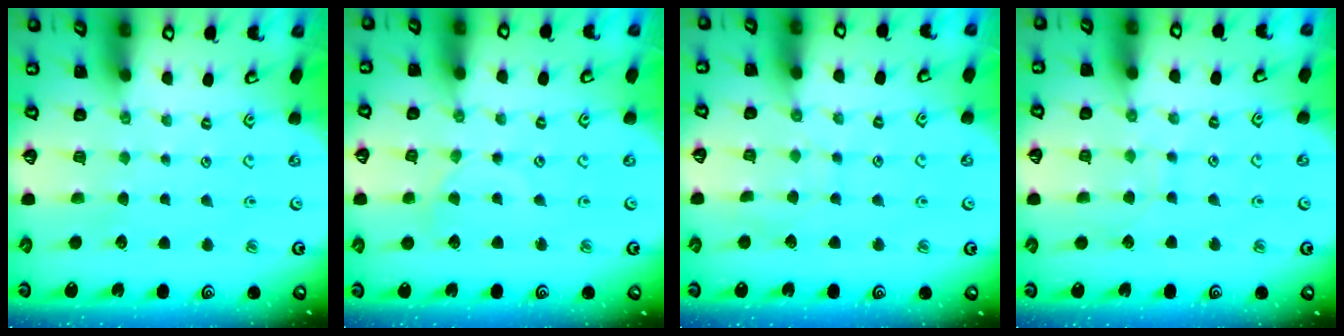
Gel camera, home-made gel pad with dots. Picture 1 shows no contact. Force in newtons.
{"total": 1.5, "press": 1.5, "slide": 0.4}
{"total": 3.9, "press": 3.9, "slide": 0.3}
{"total": 5.6, "press": 5.6, "slide": 0.1}